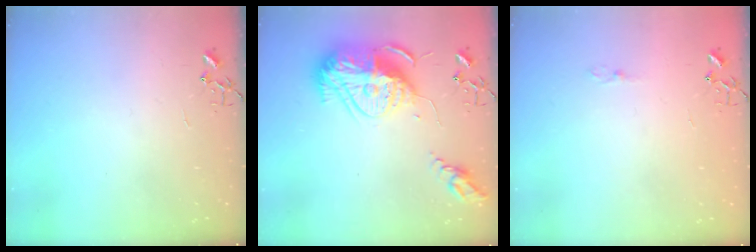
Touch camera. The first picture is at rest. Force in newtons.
{"total": 18.8, "press": 18.7, "slide": 1.9}
{"total": 2.7, "press": 2.7, "slide": 0.4}